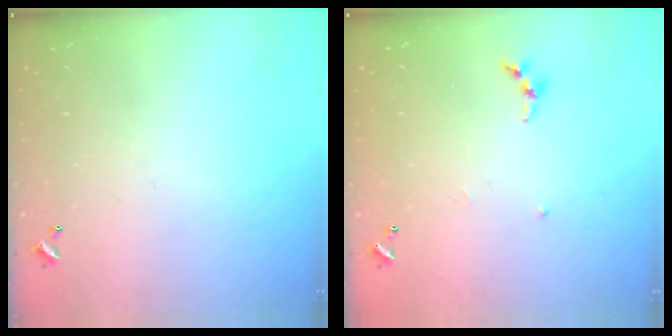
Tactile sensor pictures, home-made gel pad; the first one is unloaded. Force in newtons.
{"total": 6.2, "press": 6.1, "slide": 0.7}